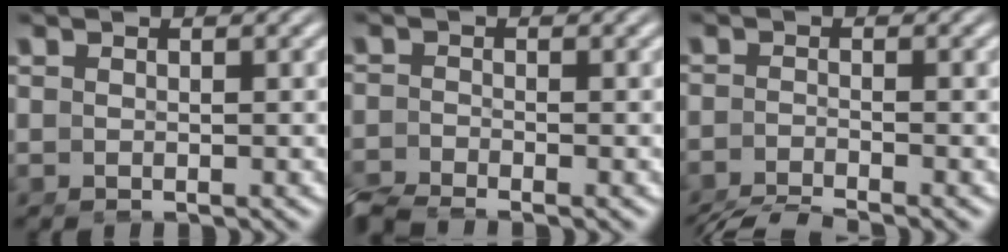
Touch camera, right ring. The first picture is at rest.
{"total": 3.1, "force": [-3.0, 0.5, 0.6], "torque": [-0.007, -0.016, -0.047]}
{"total": 4.8, "force": [-4.5, 0.8, 1.3], "torque": [-0.012, -0.017, -0.067]}